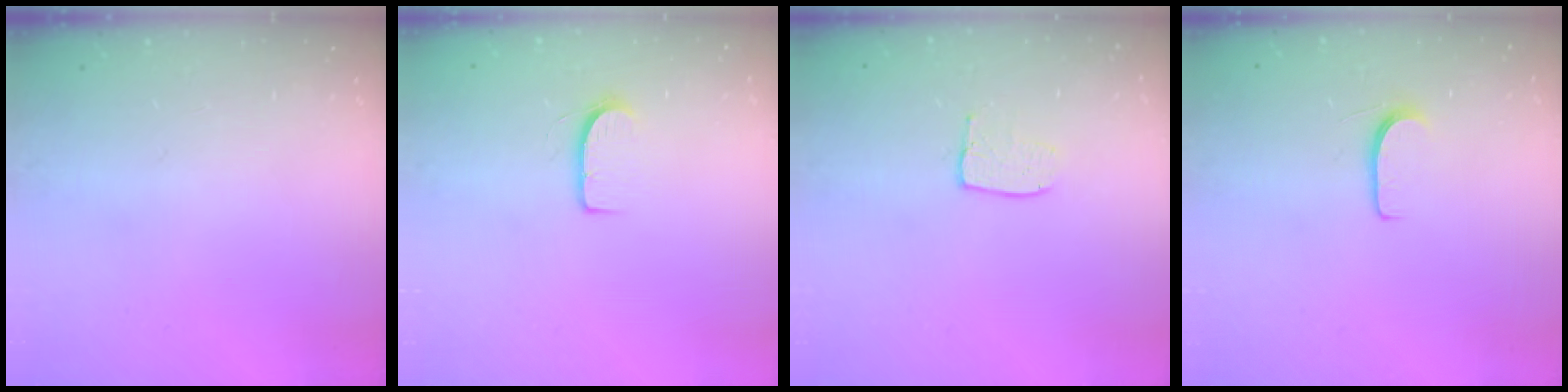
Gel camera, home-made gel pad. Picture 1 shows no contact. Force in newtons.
{"total": 7.0, "press": 7.0, "slide": 0.5}
{"total": 6.3, "press": 6.3, "slide": 0.4}
{"total": 5.1, "press": 5.1, "slide": 0.6}